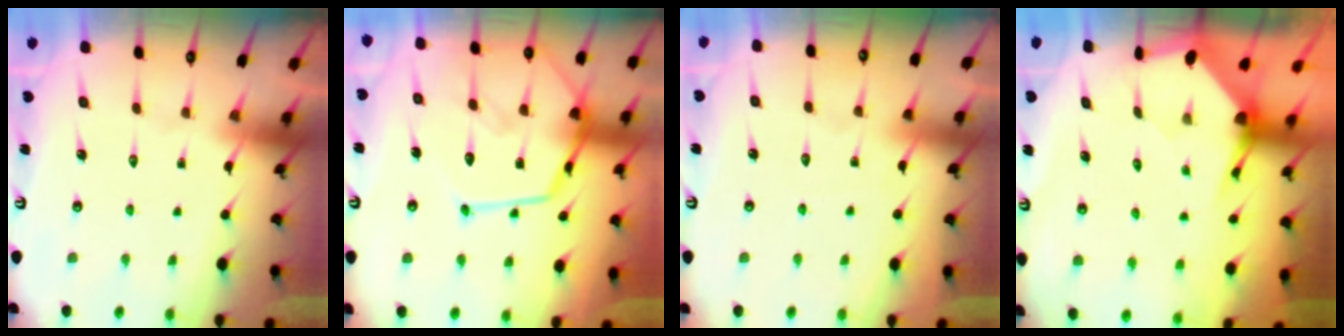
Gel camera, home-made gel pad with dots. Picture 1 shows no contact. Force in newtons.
{"total": 18.4, "press": 18.3, "slide": 1.7}
{"total": 3.5, "press": 3.4, "slide": 0.6}
{"total": 3.5, "press": 3.5, "slide": 0.5}